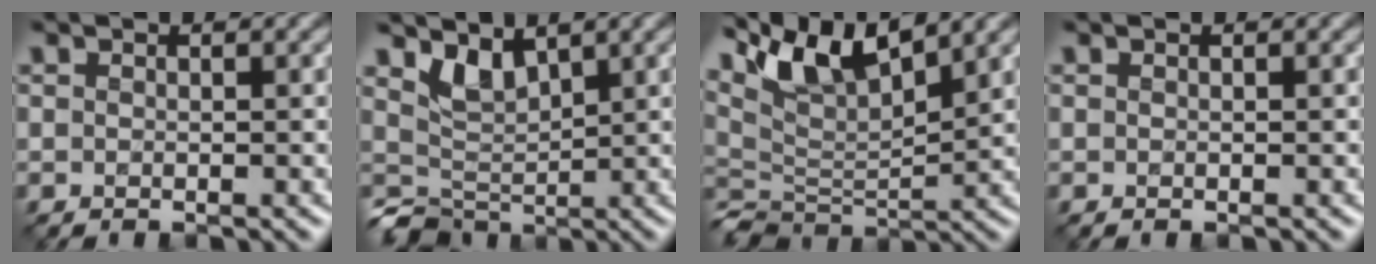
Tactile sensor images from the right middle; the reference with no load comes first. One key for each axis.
{"total": 2.6, "fx": 0.9, "fy": 2.0, "fz": 1.3, "tx": -0.026, "ty": -0.008, "tz": 0.025}
{"total": 7.2, "fx": 5.0, "fy": 2.2, "fz": 4.7, "tx": -0.095, "ty": 0.004, "tz": 0.094}
{"total": 0.0}